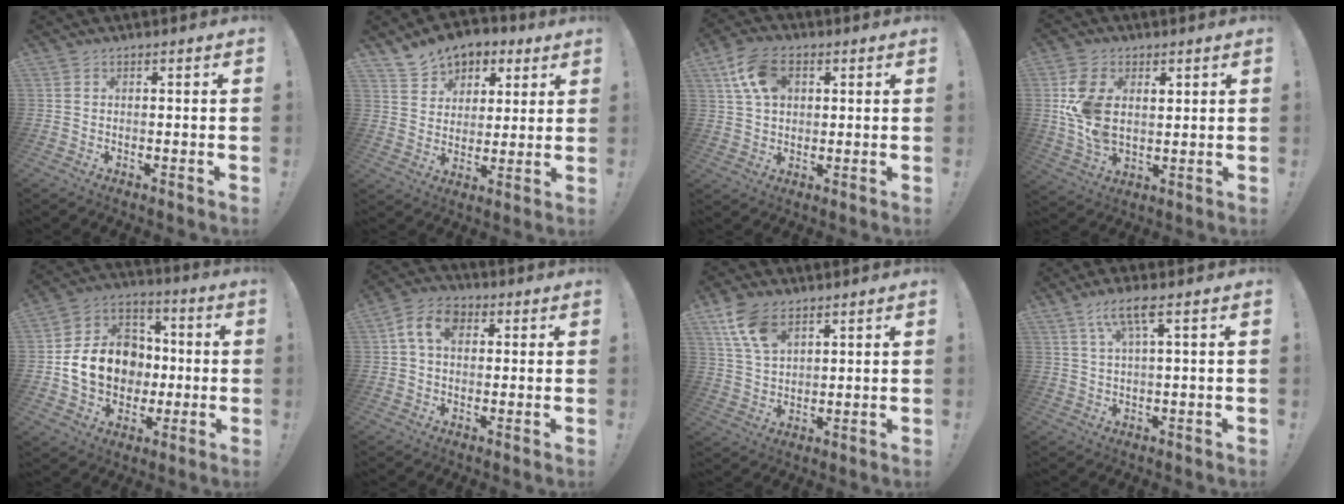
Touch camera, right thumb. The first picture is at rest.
{"total": 9.6, "force": [6.1, 7.0, 2.4], "torque": [-0.037, -0.044, 0.121]}
{"total": 11.3, "force": [4.1, 7.5, 7.4], "torque": [-0.133, 0.003, 0.080]}
{"total": 12.4, "force": [3.3, 8.7, 8.2], "torque": [-0.153, -0.012, 0.063]}
{"total": 16.0, "force": [-1.6, 13.5, 8.5], "torque": [-0.146, 0.025, -0.017]}
{"total": 9.0, "force": [2.2, 6.2, 6.1], "torque": [-0.103, 0.014, 0.044]}
{"total": 10.1, "force": [5.8, 5.5, 6.1], "torque": [-0.106, -0.019, 0.113]}
{"total": 6.4, "force": [2.8, 1.0, 5.7], "torque": [-0.110, -0.002, 0.047]}